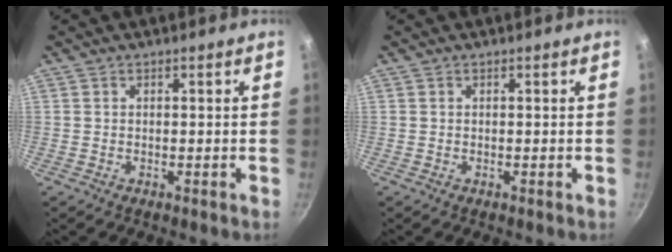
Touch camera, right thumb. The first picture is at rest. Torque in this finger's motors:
{"motor_torque": [-0.04, 0.04, -0.08, 0.03, 0.00]}